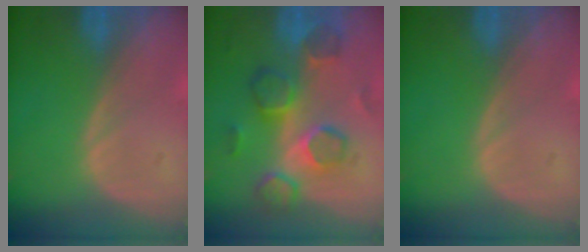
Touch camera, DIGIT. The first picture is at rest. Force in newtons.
{"total": 8.4, "press": 8.2, "slide": 1.9}
{"total": 0.0}